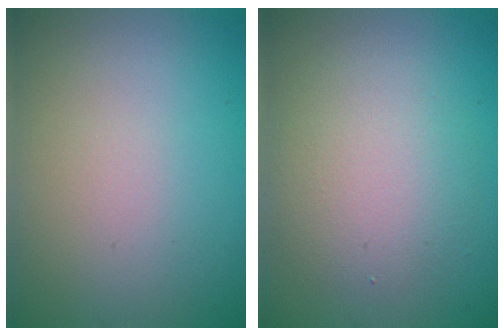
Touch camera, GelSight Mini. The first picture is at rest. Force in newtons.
{"total": 4.2, "press": 4.2, "slide": 0.1}